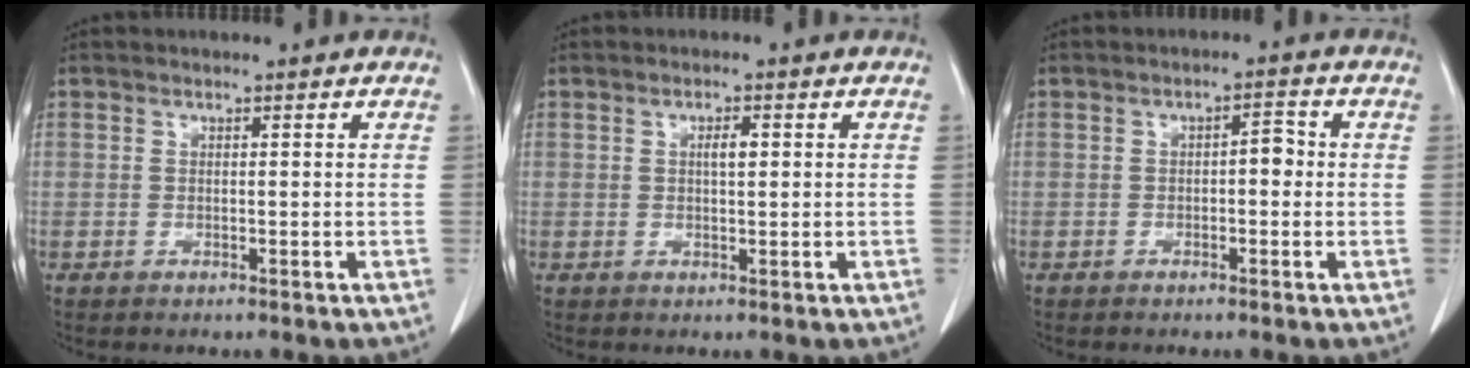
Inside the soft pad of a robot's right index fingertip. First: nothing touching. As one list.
[{"total": 2.4, "force": [0.5, 0.9, 2.2], "torque": [-0.042, 0.004, 0.009]}, {"total": 3.2, "force": [-0.2, 1.5, 2.8], "torque": [-0.044, 0.021, -0.003]}]